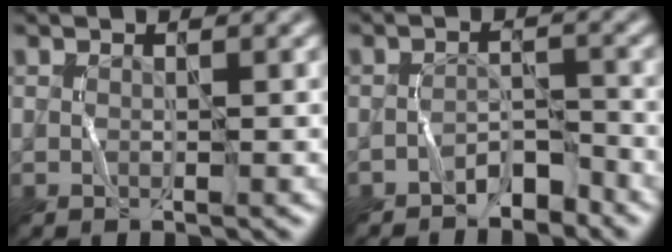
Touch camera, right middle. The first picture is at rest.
{"total": 2.2, "force": [-2.1, 0.7, 0.5], "torque": [-0.005, 0.014, -0.038]}